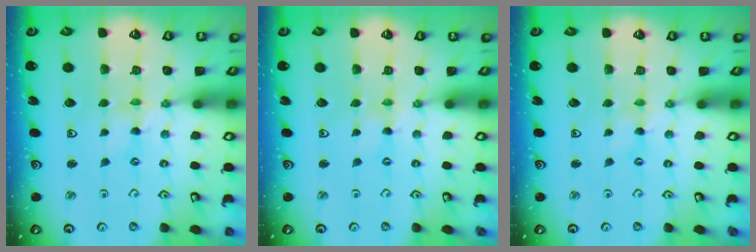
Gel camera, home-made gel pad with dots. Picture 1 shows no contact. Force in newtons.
{"total": 0.0}
{"total": 0.0}